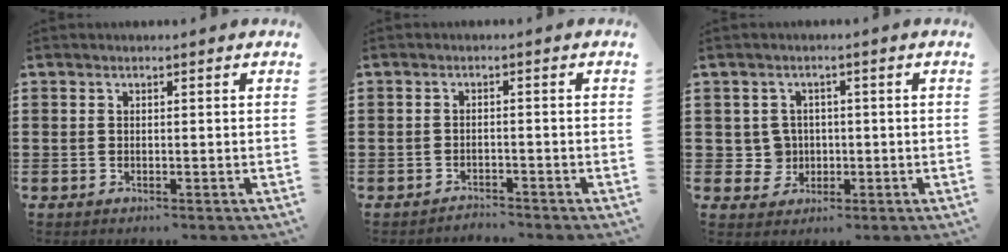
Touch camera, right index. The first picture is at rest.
{"total": 1.7, "force": [-1.7, 0.1, -0.1], "torque": [-0.004, 0.002, -0.038]}
{"total": 3.7, "force": [-0.1, 3.6, 0.8], "torque": [-0.033, 0.010, -0.004]}